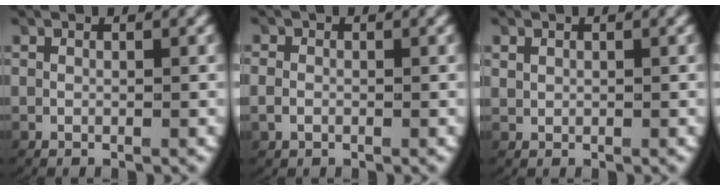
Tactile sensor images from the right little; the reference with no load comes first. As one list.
[{"total": 1.4, "force": [-0.3, 1.1, 0.7], "torque": [-0.022, -0.001, -0.003]}, {"total": 0.6, "force": [0.4, 0.4, 0.3], "torque": [-0.010, -0.001, 0.013]}]